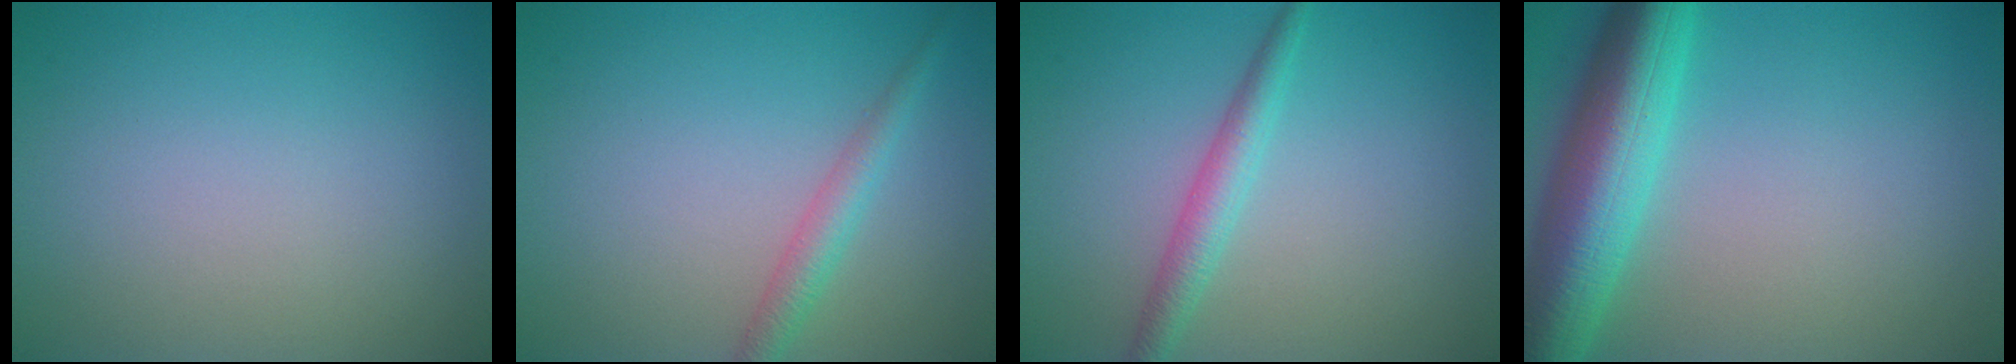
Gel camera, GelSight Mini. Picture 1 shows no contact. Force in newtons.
{"total": 2.2, "press": 2.2, "slide": 0.1}
{"total": 2.5, "press": 2.5, "slide": 0.1}
{"total": 8.9, "press": 8.9, "slide": 0.3}